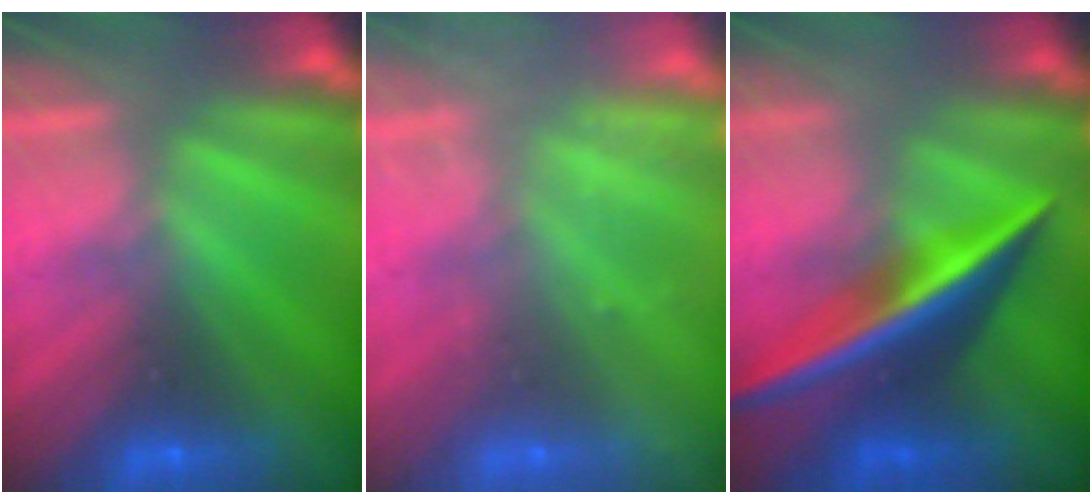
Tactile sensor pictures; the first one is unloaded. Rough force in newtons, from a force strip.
{"total": 2.3}
{"total": 2.7}